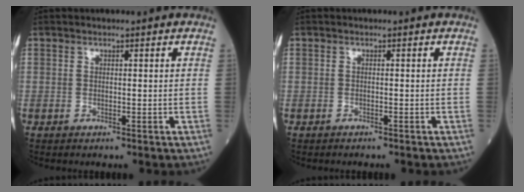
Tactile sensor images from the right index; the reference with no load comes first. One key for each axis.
{"total": 1.1, "fx": -1.1, "fy": 0.1, "fz": 0.2, "tx": -0.006, "ty": -0.003, "tz": -0.015}